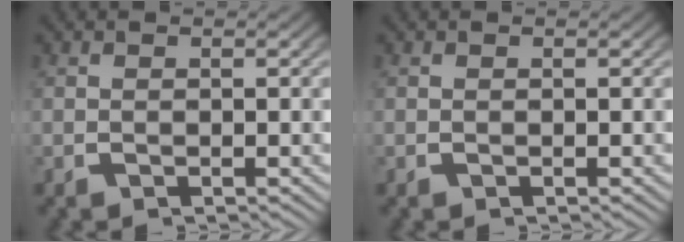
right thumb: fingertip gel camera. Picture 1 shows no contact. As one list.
[{"total": 0.0}]